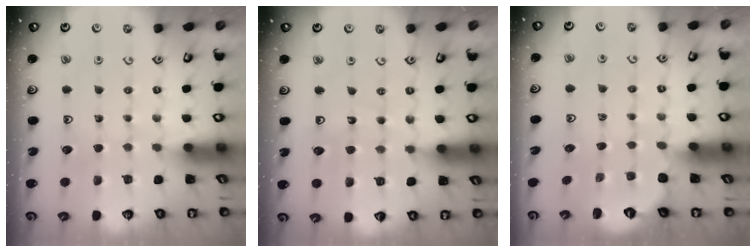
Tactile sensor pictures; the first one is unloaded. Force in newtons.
{"total": 5.6, "press": 5.4, "slide": 1.3}
{"total": 1.8, "press": 1.1, "slide": 1.4}